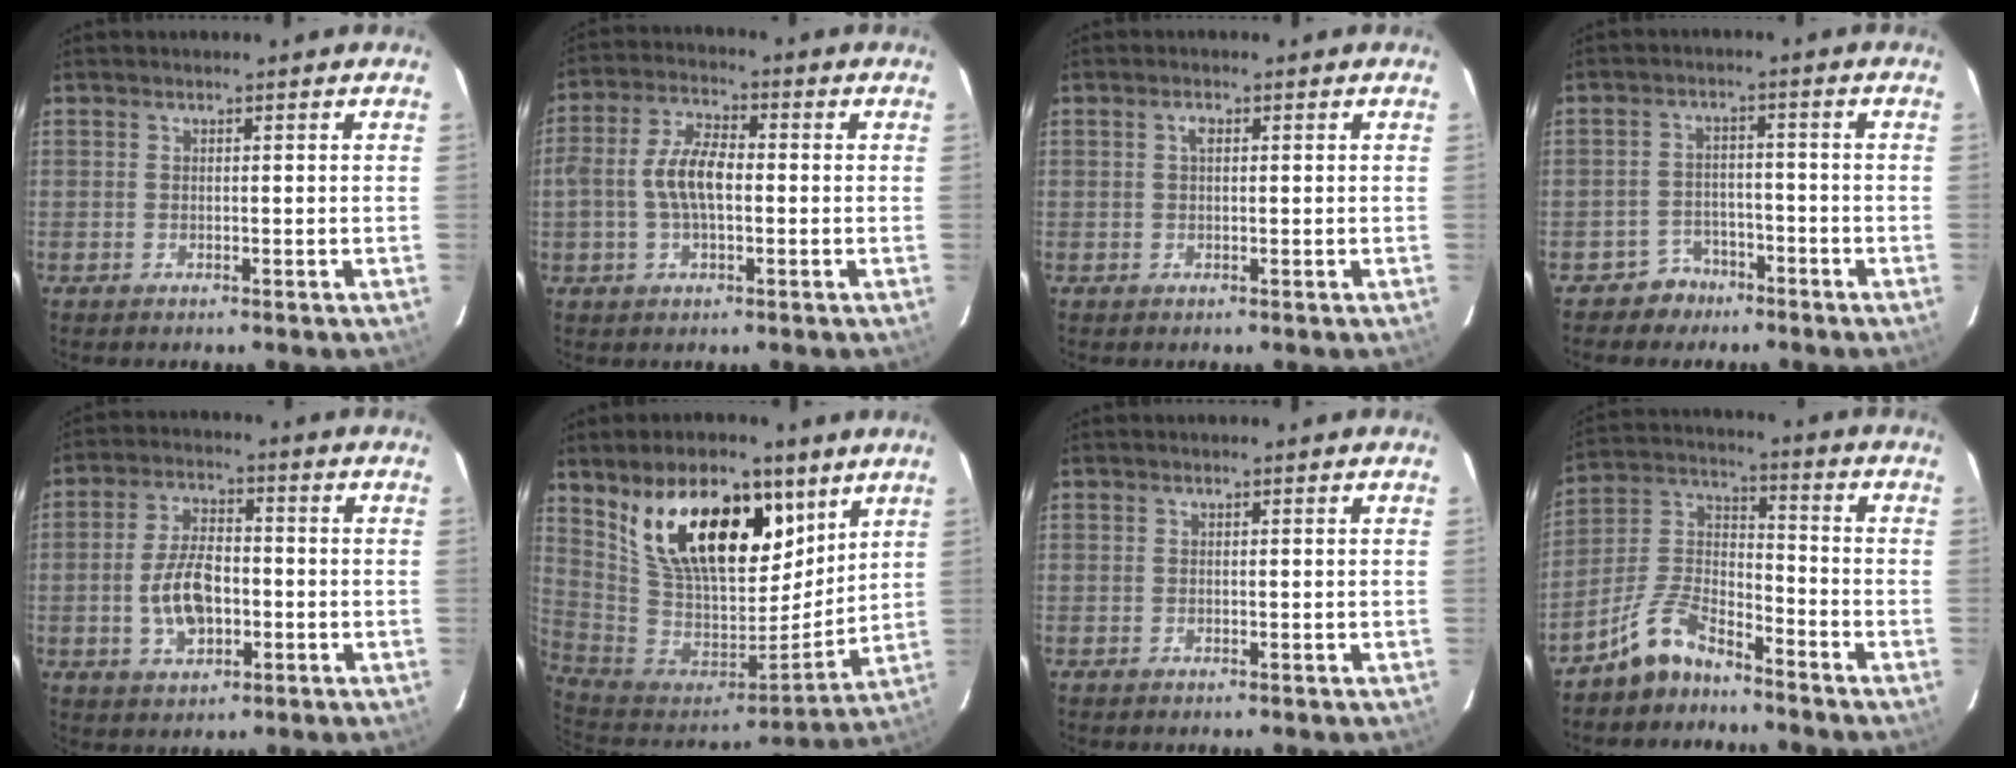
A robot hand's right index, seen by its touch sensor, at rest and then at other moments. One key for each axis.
{"total": 8.1, "fx": -0.7, "fy": 3.9, "fz": 7.1, "tx": -0.143, "ty": 0.015, "tz": -0.013}
{"total": 1.3, "fx": 0.3, "fy": 0.7, "fz": 1.1, "tx": -0.020, "ty": 0.005, "tz": 0.004}
{"total": 4.9, "fx": -3.6, "fy": 3.3, "fz": 0.2, "tx": -0.012, "ty": 0.021, "tz": -0.059}
{"total": 9.5, "fx": -1.9, "fy": 5.3, "fz": 7.7, "tx": -0.150, "ty": 0.009, "tz": -0.026}
{"total": 23.3, "fx": 12.0, "fy": 12.0, "fz": 15.9, "tx": -0.303, "ty": 0.029, "tz": 0.226}
{"total": 0.0}
{"total": 9.5, "fx": -7.4, "fy": 3.8, "fz": 4.6, "tx": -0.111, "ty": 0.034, "tz": -0.149}